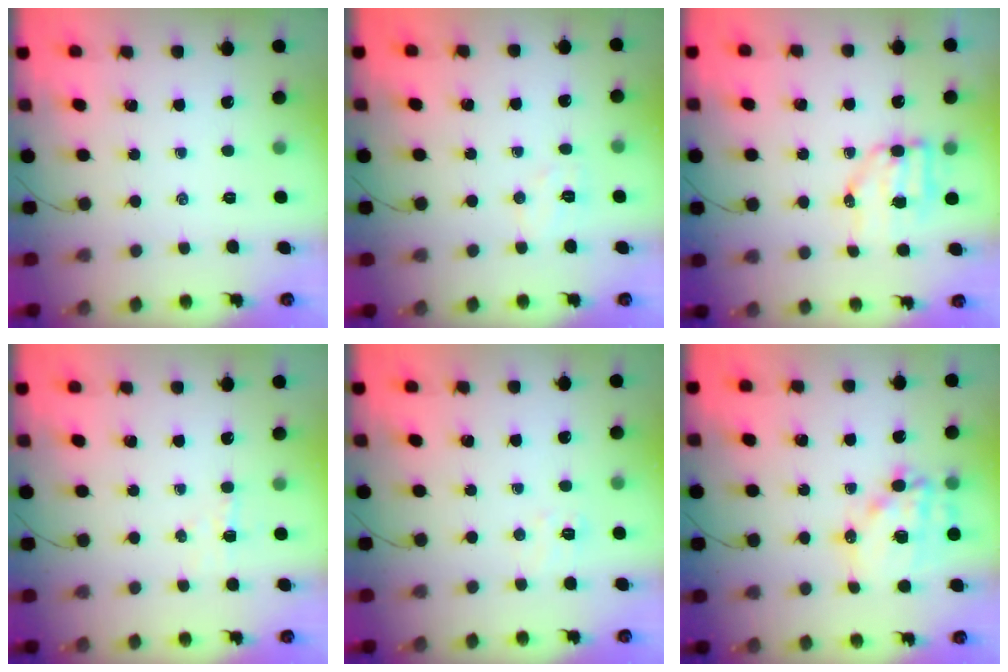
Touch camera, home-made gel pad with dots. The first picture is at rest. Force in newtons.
{"total": 5.5, "press": 5.4, "slide": 1.2}
{"total": 7.5, "press": 7.4, "slide": 1.1}
{"total": 3.1, "press": 3.1, "slide": 0.6}
{"total": 6.0, "press": 5.7, "slide": 1.6}
{"total": 14.2, "press": 13.8, "slide": 3.2}